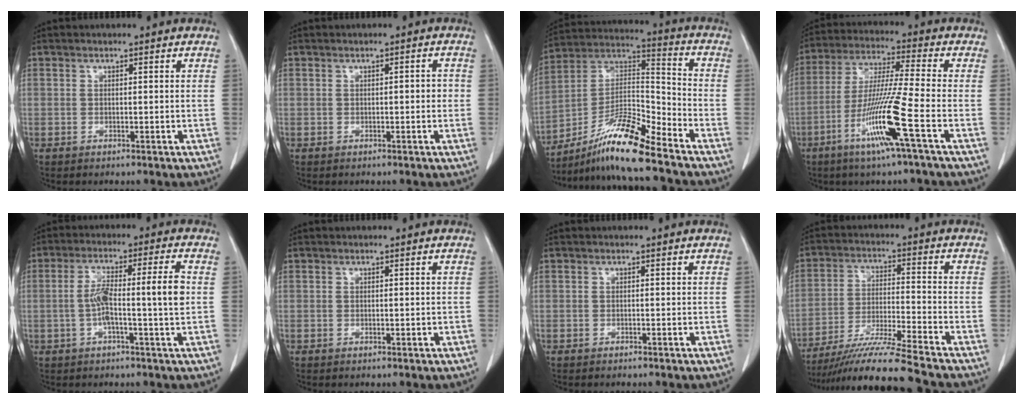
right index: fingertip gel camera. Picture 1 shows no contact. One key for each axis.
{"total": 1.3, "fx": -0.2, "fy": 0.5, "fz": 1.3, "tx": -0.016, "ty": 0.003, "tz": -0.002}
{"total": 13.4, "fx": -10.5, "fy": 0.0, "fz": 8.4, "tx": -0.156, "ty": 0.010, "tz": -0.190}
{"total": 12.9, "fx": -5.5, "fy": -1.6, "fz": 11.5, "tx": -0.228, "ty": -0.020, "tz": -0.110}
{"total": 8.3, "fx": -0.6, "fy": -0.2, "fz": 8.2, "tx": -0.151, "ty": 0.017, "tz": -0.014}
{"total": 0.6, "fx": -0.1, "fy": 0.2, "fz": 0.5, "tx": -0.009, "ty": -0.002, "tz": 0.002}
{"total": 0.0}
{"total": 13.6, "fx": -11.8, "fy": -1.9, "fz": 6.4, "tx": -0.108, "ty": -0.024, "tz": -0.204}